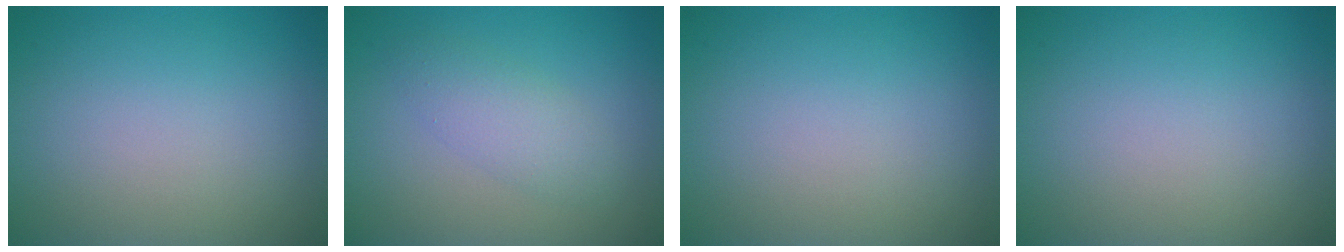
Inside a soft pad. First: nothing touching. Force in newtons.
{"total": 2.7, "press": 2.7, "slide": 0.0}
{"total": 0.0}
{"total": 0.0}